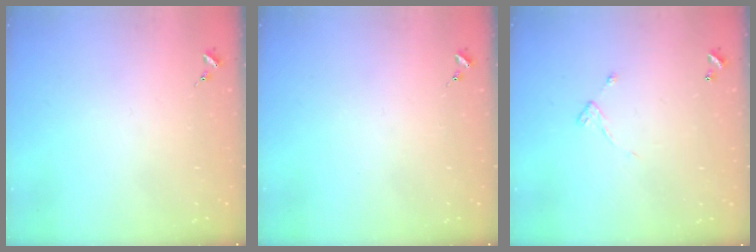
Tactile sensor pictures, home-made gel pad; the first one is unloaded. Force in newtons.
{"total": 0.0}
{"total": 5.8, "press": 5.8, "slide": 0.4}